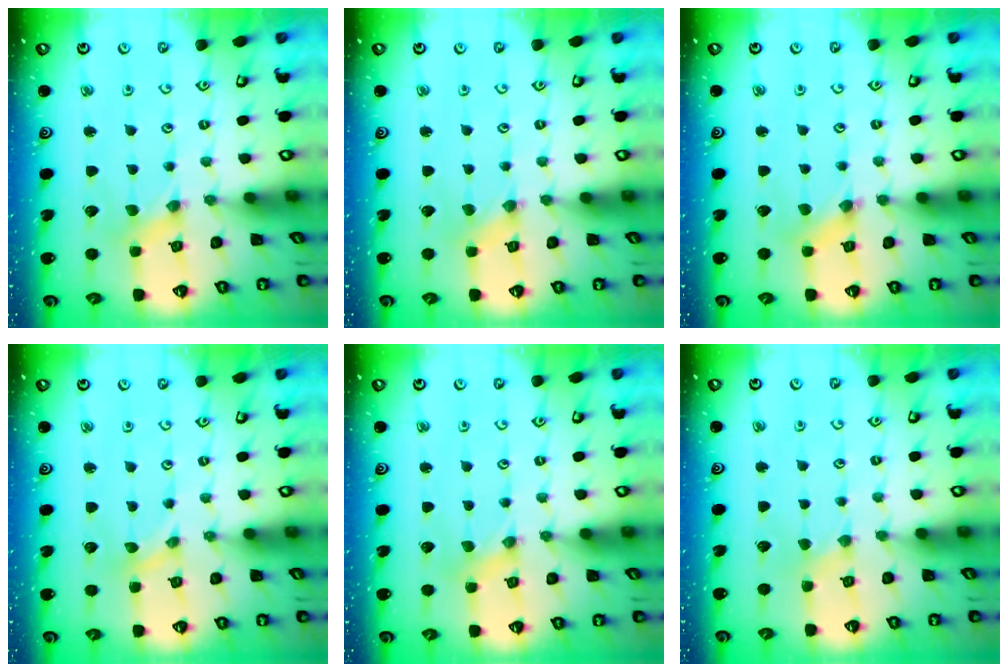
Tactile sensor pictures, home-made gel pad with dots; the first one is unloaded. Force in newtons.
{"total": 0.0}
{"total": 2.3, "press": 2.3, "slide": 0.4}
{"total": 0.0}
{"total": 0.0}
{"total": 1.4, "press": 1.4, "slide": 0.3}